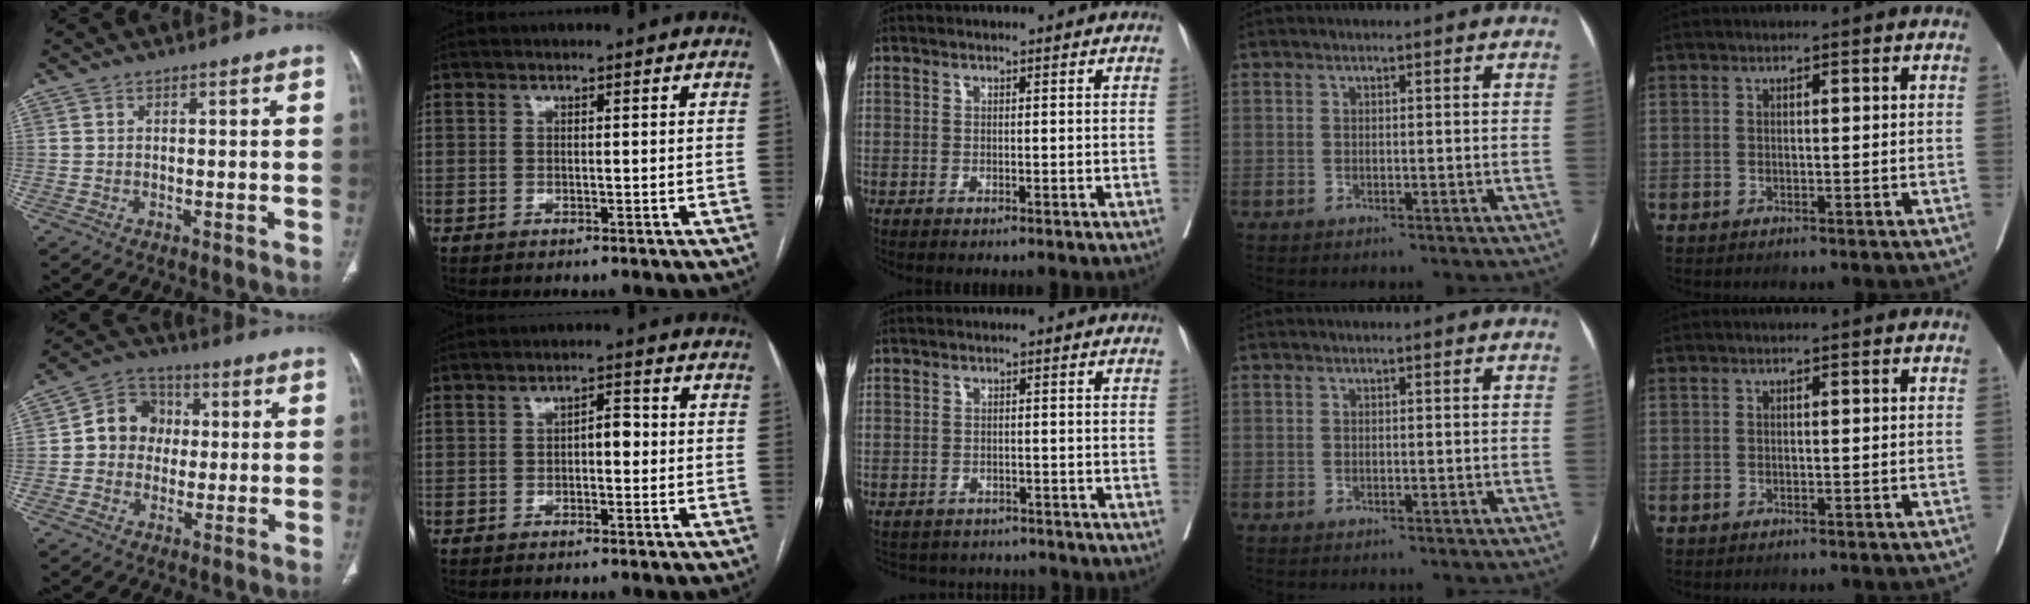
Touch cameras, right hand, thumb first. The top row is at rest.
{"thumb": {"total": 9.3, "force": [0.5, 8.3, 4.1], "torque": [-0.032, 0.020, -0.005]}, "index": {"total": 2.7, "force": [-0.3, 1.2, 2.3], "torque": [-0.031, 0.012, -0.005]}, "middle": {"total": 6.5, "force": [-6.0, 2.4, -0.1], "torque": [0.006, 0.012, -0.076]}}